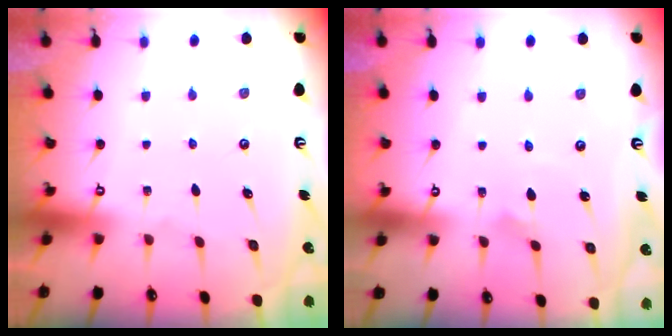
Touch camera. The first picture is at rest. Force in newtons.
{"total": 2.1, "press": 2.1, "slide": 0.1}